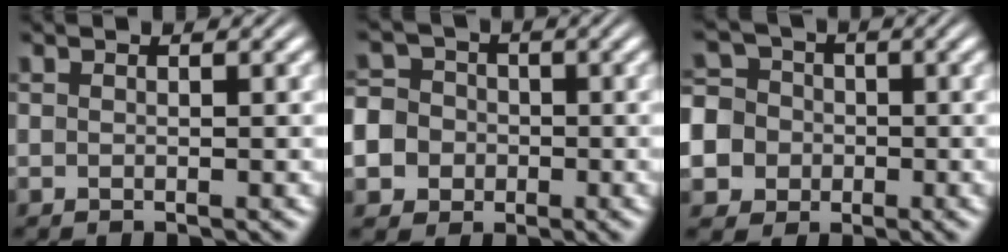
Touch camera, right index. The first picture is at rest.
{"total": 10.2, "force": [-1.9, 9.4, 3.5], "torque": [-0.091, -0.040, -0.032]}
{"total": 11.3, "force": [-1.8, 10.5, 3.8], "torque": [-0.106, -0.048, -0.031]}